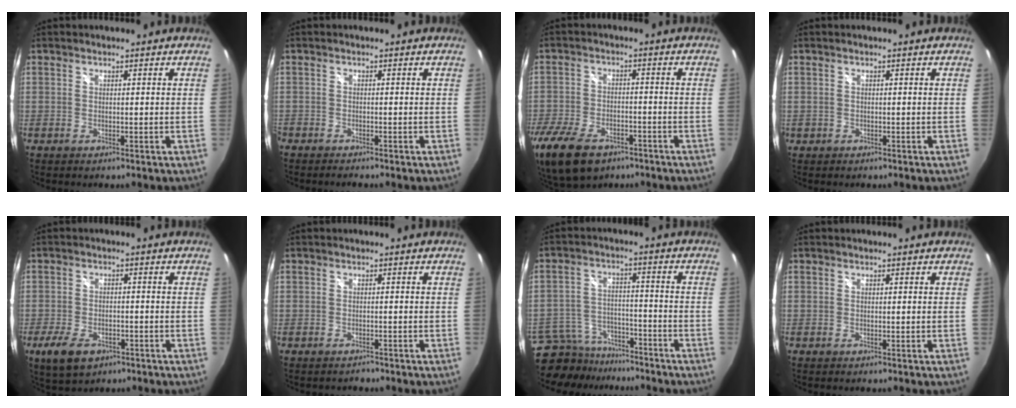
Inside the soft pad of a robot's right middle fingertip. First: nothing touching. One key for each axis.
{"total": 2.0, "fx": -1.9, "fy": 0.1, "fz": 0.6, "tx": -0.021, "ty": -0.012, "tz": -0.037}
{"total": 16.3, "fx": -10.3, "fy": 8.7, "fz": 9.2, "tx": -0.232, "ty": -0.038, "tz": -0.178}
{"total": 0.7, "fx": -0.2, "fy": 0.6, "fz": 0.1, "tx": -0.001, "ty": -0.003, "tz": -0.003}
{"total": 8.0, "fx": -4.6, "fy": 4.4, "fz": 4.8, "tx": -0.116, "ty": -0.015, "tz": -0.075}
{"total": 0.9, "fx": -0.9, "fy": 0.3, "fz": -0.1, "tx": 0.001, "ty": 0.003, "tz": -0.014}
{"total": 13.1, "fx": -11.2, "fy": 5.8, "fz": 3.3, "tx": -0.096, "ty": 0.005, "tz": -0.168}
{"total": 0.0}